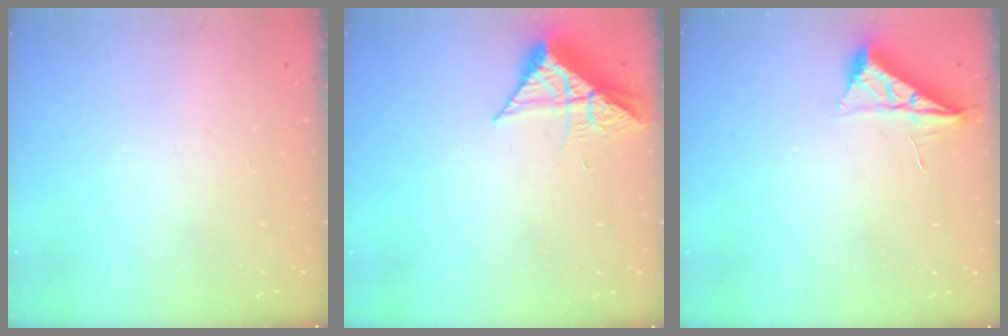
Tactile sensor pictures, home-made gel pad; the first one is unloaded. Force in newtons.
{"total": 7.6, "press": 7.6, "slide": 0.4}
{"total": 6.8, "press": 6.7, "slide": 0.7}